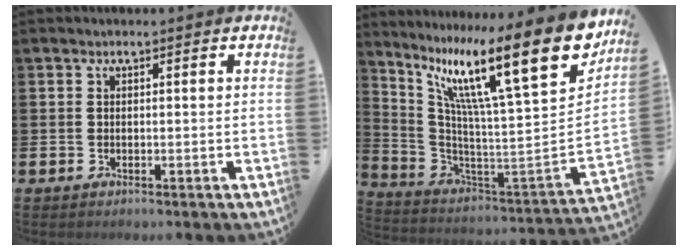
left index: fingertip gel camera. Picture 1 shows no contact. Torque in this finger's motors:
{"motor_torque": [1.07, -1.07, 0.36, 0.17]}